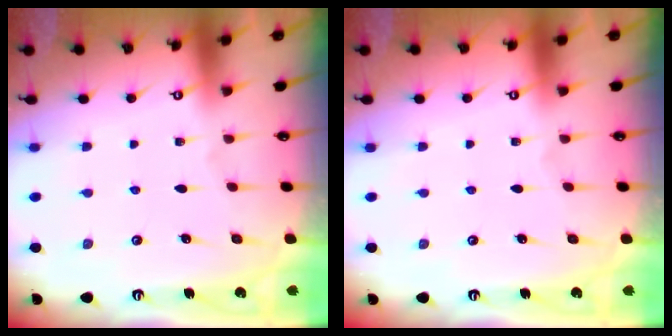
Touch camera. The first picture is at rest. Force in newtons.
{"total": 0.0}